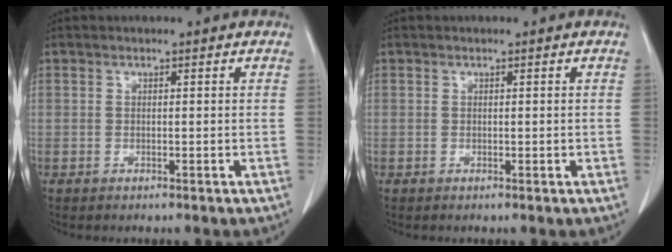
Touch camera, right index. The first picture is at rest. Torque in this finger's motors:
{"motor_torque": [-0.28, 0.36, -0.02, 0.01]}